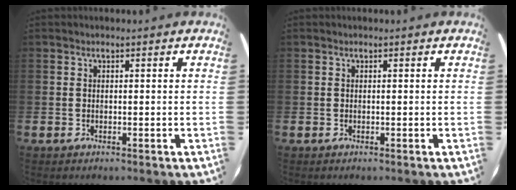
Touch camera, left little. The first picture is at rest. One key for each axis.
{"total": 0.0}